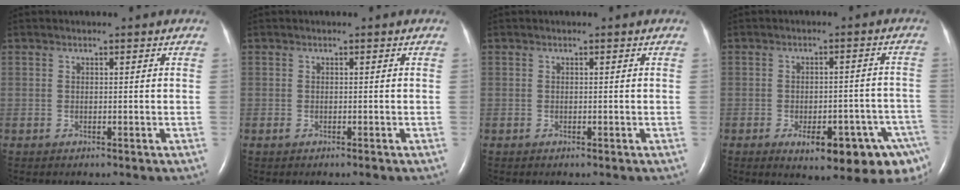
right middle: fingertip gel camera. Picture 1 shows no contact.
{"total": 0.8, "force": [-0.5, 0.2, 0.5], "torque": [-0.011, -0.002, -0.006]}
{"total": 0.0}
{"total": 14.4, "force": [-8.6, 4.5, 10.6], "torque": [-0.075, 0.024, -0.104]}